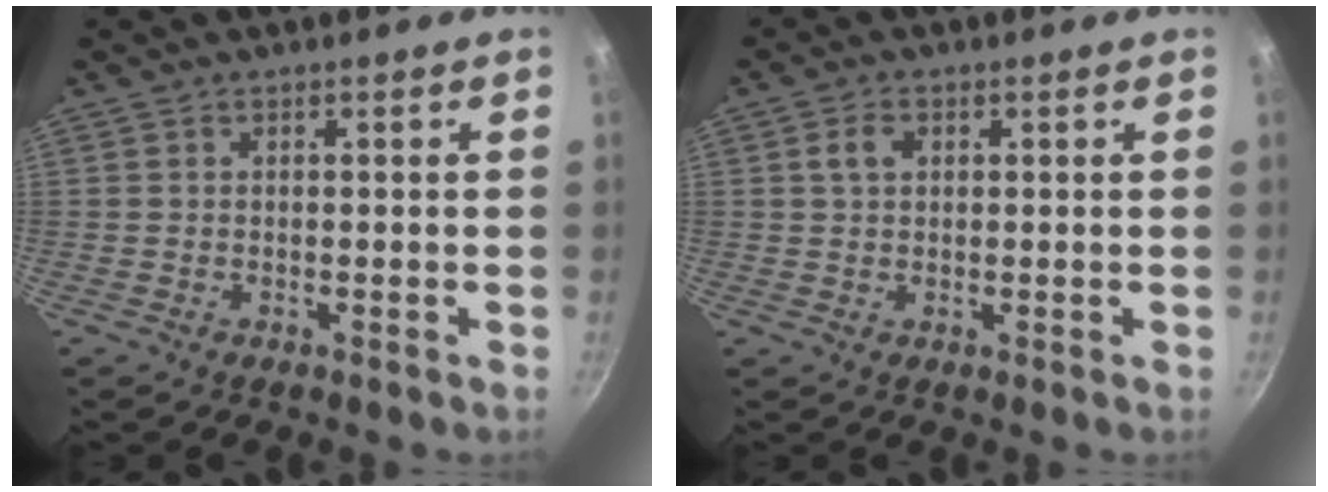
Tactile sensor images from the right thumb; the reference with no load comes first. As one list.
[{"total": 3.1, "force": [0.9, 2.1, 2.1], "torque": [-0.038, 0.003, 0.018]}]